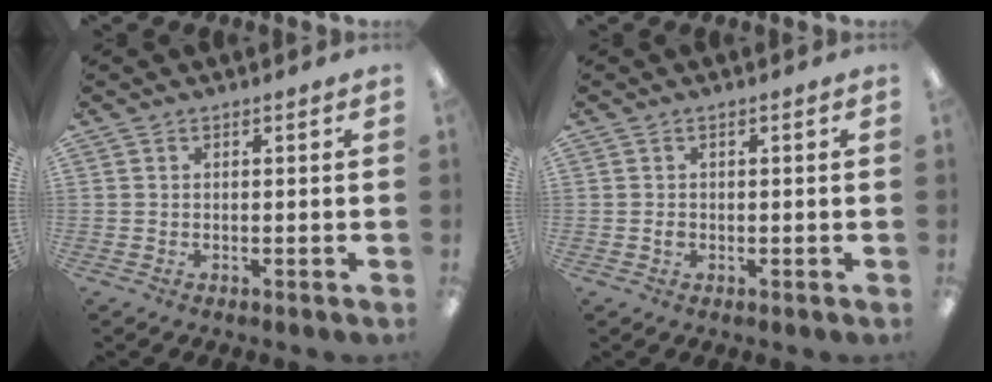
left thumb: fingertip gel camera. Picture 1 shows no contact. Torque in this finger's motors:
{"motor_torque": [-0.14, 0.13, 0.02, -0.17, -0.01]}